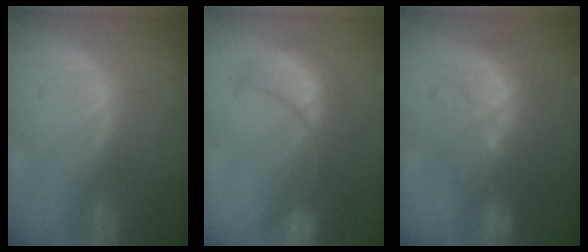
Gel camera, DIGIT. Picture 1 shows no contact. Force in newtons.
{"total": 8.9, "press": 8.5, "slide": 2.6}
{"total": 9.9, "press": 8.9, "slide": 4.3}